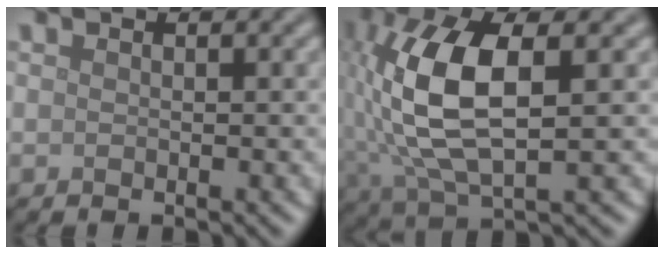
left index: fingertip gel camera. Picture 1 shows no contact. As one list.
[{"total": 9.8, "force": [1.0, 4.1, 8.9], "torque": [-0.198, 0.006, 0.018]}]